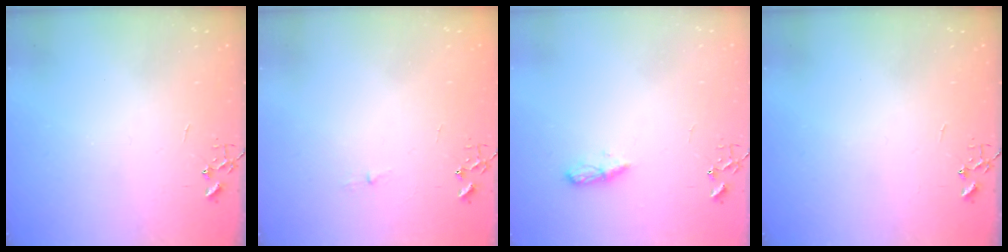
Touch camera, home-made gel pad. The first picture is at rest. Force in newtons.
{"total": 2.6, "press": 2.5, "slide": 0.4}
{"total": 5.1, "press": 5.1, "slide": 0.5}
{"total": 0.0}